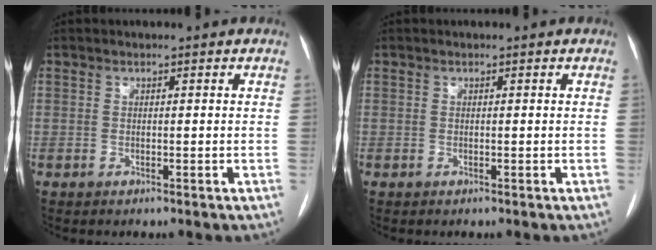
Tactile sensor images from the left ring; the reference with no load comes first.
{"total": 0.0}